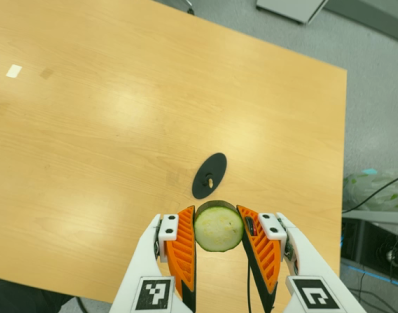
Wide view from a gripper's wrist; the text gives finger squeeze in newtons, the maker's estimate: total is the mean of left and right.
{"total": 9.7, "left": 9.3, "right": 10.1}